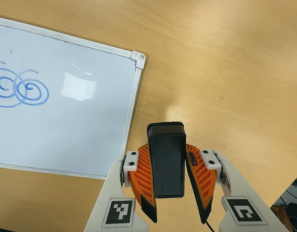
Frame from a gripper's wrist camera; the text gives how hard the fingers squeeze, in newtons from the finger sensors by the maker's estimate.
{"total": 8.0, "left": 6.7, "right": 9.3}